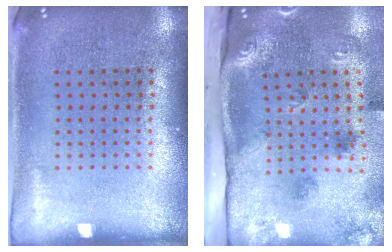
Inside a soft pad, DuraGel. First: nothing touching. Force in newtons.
{"total": 3.3, "press": 2.1, "slide": 2.5}